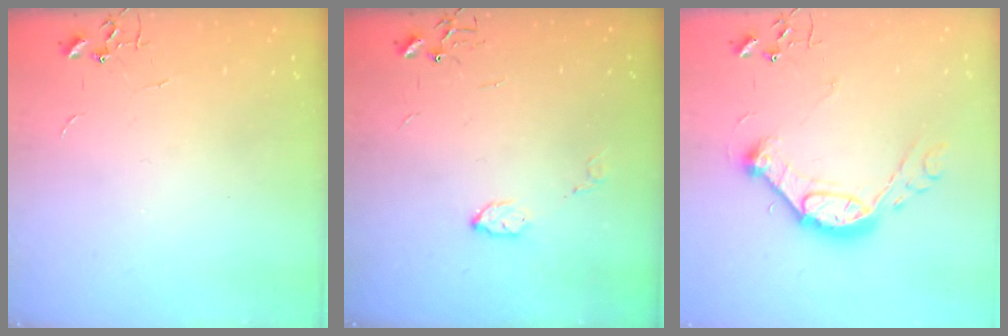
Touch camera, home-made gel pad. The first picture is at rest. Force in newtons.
{"total": 4.0, "press": 4.0, "slide": 0.7}
{"total": 14.9, "press": 14.9, "slide": 1.4}